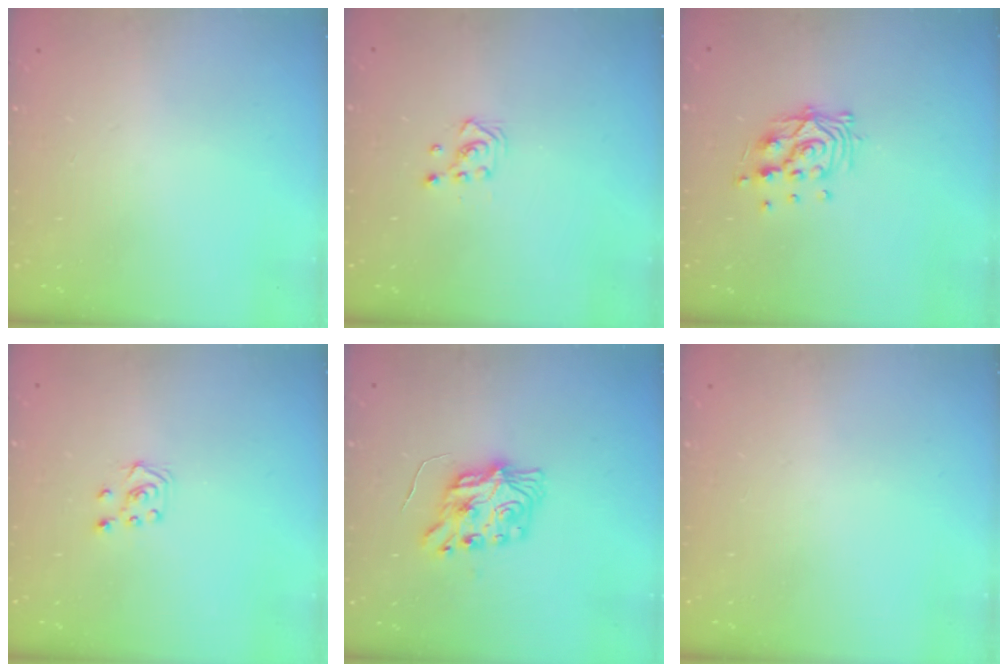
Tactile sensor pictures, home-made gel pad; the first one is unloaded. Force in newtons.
{"total": 3.1, "press": 3.1, "slide": 0.2}
{"total": 10.6, "press": 10.6, "slide": 0.9}
{"total": 5.1, "press": 5.1, "slide": 0.5}
{"total": 8.6, "press": 8.6, "slide": 1.0}
{"total": 0.0}